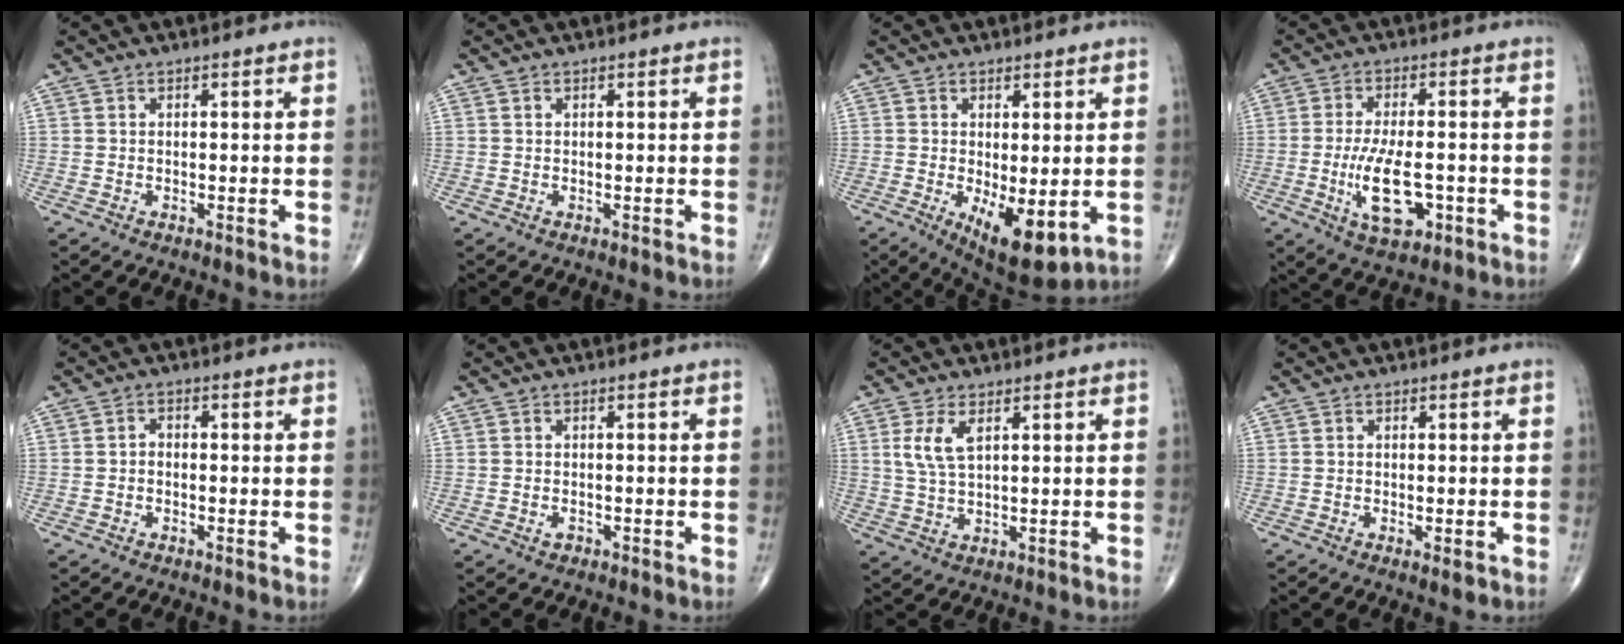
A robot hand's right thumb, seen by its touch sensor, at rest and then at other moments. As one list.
[{"total": 0.0}, {"total": 9.7, "force": [-2.1, 3.9, 8.7], "torque": [-0.125, -0.024, -0.018]}, {"total": 10.0, "force": [-2.6, 4.3, 8.7], "torque": [-0.154, -0.001, -0.038]}, {"total": 1.4, "force": [-0.4, 1.0, 0.9], "torque": [-0.011, 0.007, -0.010]}, {"total": 0.9, "force": [-0.5, 0.6, 0.5], "torque": [-0.007, 0.003, -0.007]}, {"total": 5.3, "force": [2.0, 2.2, 4.4], "torque": [-0.095, -0.005, 0.046]}, {"total": 1.4, "force": [-0.5, 0.4, 1.2], "torque": [-0.019, -0.004, -0.007]}]